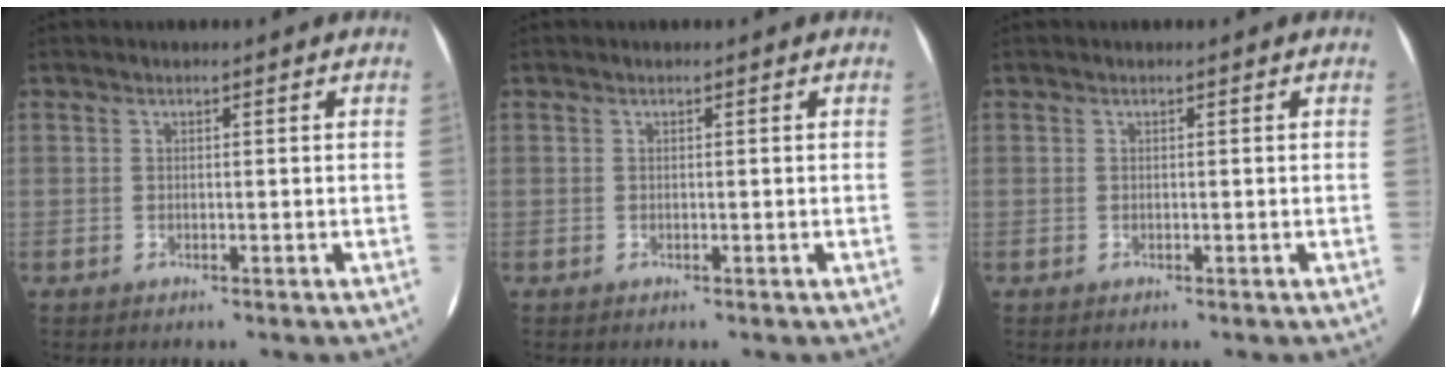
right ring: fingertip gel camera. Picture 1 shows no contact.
{"total": 0.0}
{"total": 0.0}